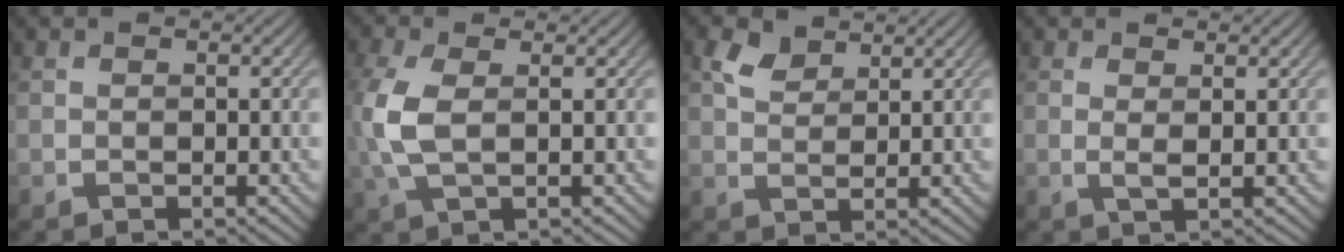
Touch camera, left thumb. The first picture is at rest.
{"total": 5.6, "force": [0.7, 2.4, 5.0], "torque": [-0.138, 0.004, 0.010]}
{"total": 3.1, "force": [2.3, 1.3, 1.5], "torque": [-0.039, 0.003, 0.047]}
{"total": 1.5, "force": [0.8, 0.1, 1.3], "torque": [-0.031, 0.003, 0.010]}